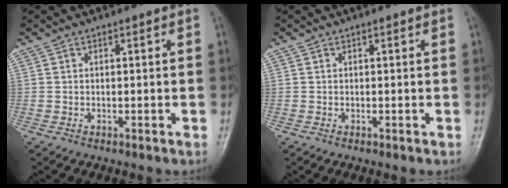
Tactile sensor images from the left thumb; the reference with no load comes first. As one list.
[{"total": 0.0}]